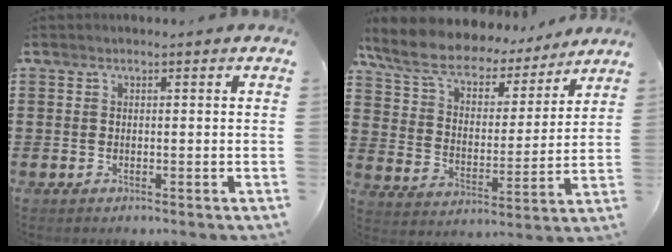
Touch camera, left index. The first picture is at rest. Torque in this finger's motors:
{"motor_torque": [1.13, -1.01, 0.55, 0.21]}